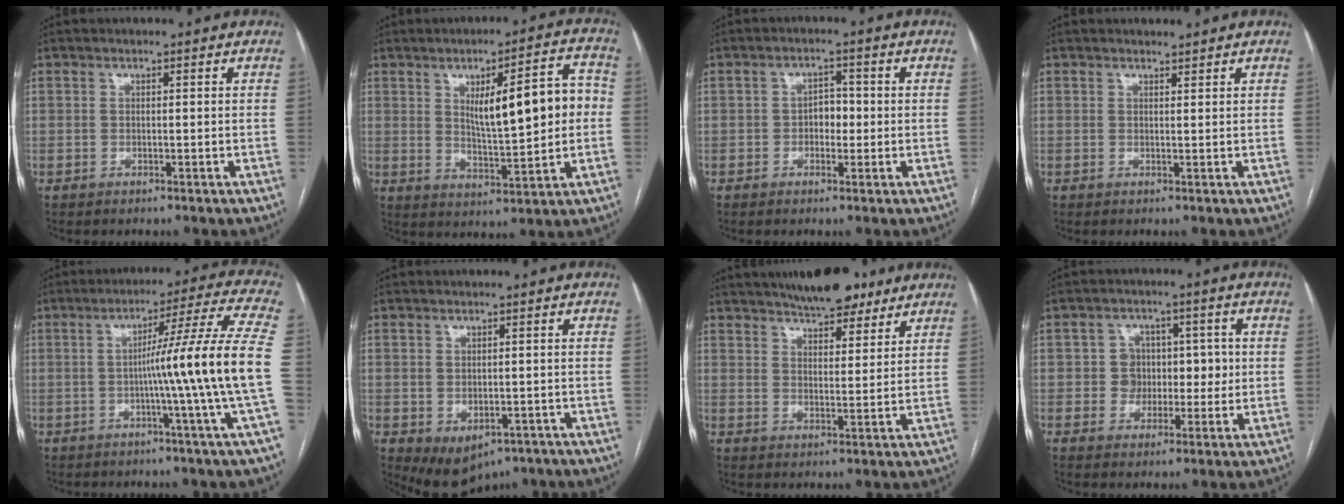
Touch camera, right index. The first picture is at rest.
{"total": 12.4, "force": [1.6, 2.7, 12.0], "torque": [-0.173, 0.020, 0.032]}
{"total": 3.0, "force": [-0.4, 2.0, 2.2], "torque": [-0.028, 0.009, -0.006]}
{"total": 1.1, "force": [1.1, 0.1, 0.2], "torque": [-0.007, 0.002, 0.020]}
{"total": 14.3, "force": [-2.0, -3.3, 13.8], "torque": [-0.193, -0.001, -0.035]}
{"total": 6.4, "force": [-3.3, 4.1, 3.6], "torque": [-0.052, -0.004, -0.038]}
{"total": 11.0, "force": [8.9, 3.3, 5.5], "torque": [-0.079, 0.007, 0.133]}
{"total": 5.6, "force": [0.2, 5.4, 1.8], "torque": [-0.005, 0.026, 0.007]}